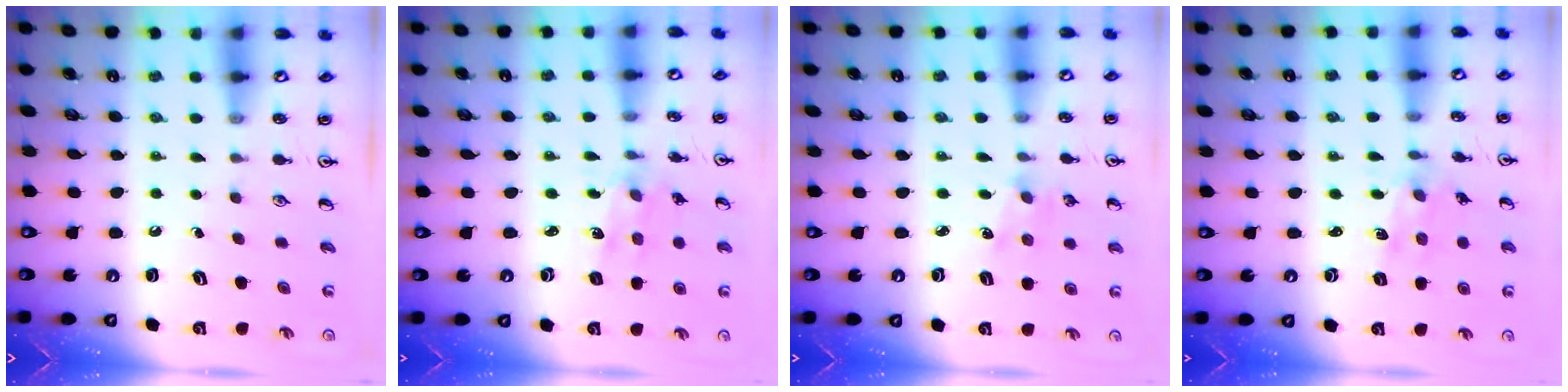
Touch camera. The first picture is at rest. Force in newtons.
{"total": 2.0, "press": 1.9, "slide": 0.4}
{"total": 3.3, "press": 3.3, "slide": 0.4}
{"total": 2.6, "press": 2.5, "slide": 0.4}